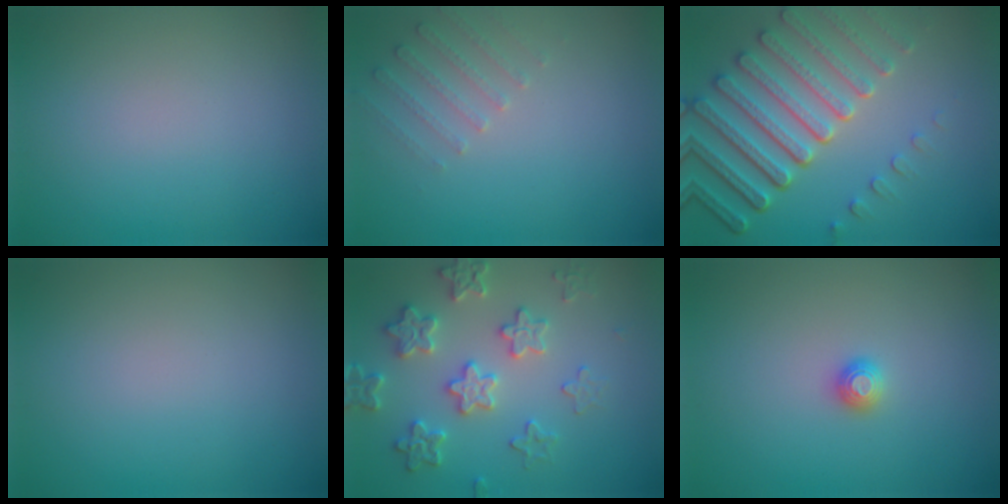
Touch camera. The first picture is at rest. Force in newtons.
{"total": 1.9, "press": 1.8, "slide": 0.6}
{"total": 8.0, "press": 5.8, "slide": 5.5}
{"total": 0.0}
{"total": 4.0, "press": 3.9, "slide": 0.9}
{"total": 1.2, "press": 1.1, "slide": 0.3}